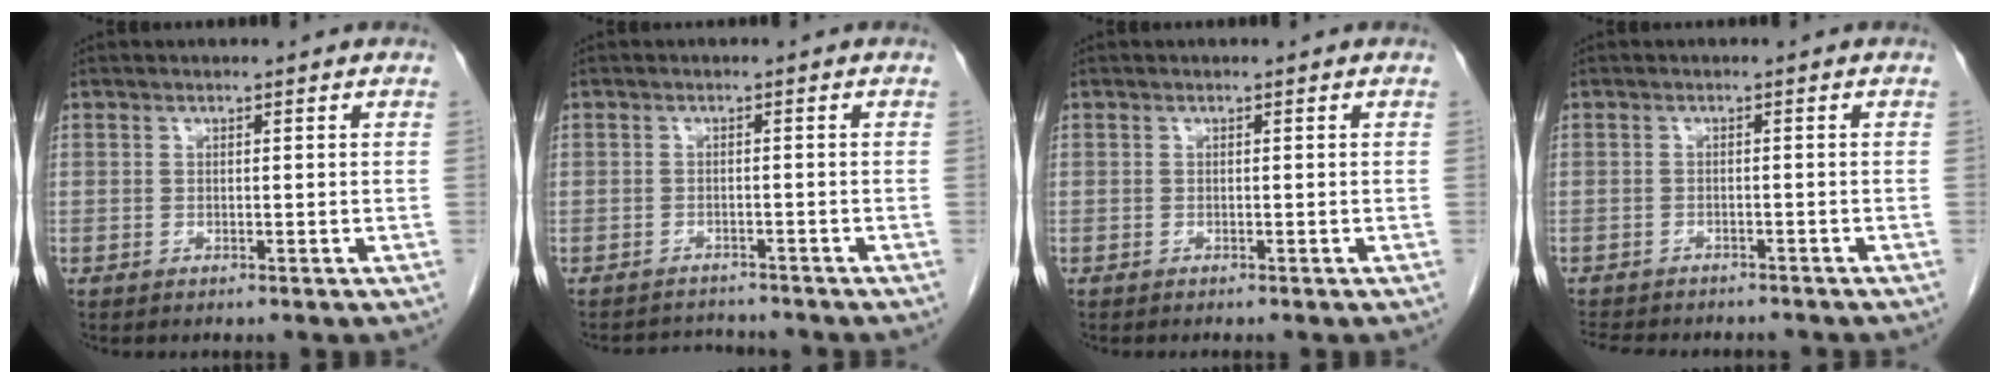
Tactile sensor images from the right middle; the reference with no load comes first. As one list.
[{"total": 3.4, "force": [-3.3, 0.7, -0.5], "torque": [0.007, -0.004, -0.052]}, {"total": 0.6, "force": [-0.5, 0.0, 0.3], "torque": [-0.001, -0.001, -0.007]}, {"total": 9.6, "force": [-8.4, 3.0, 3.5], "torque": [-0.068, -0.003, -0.107]}]